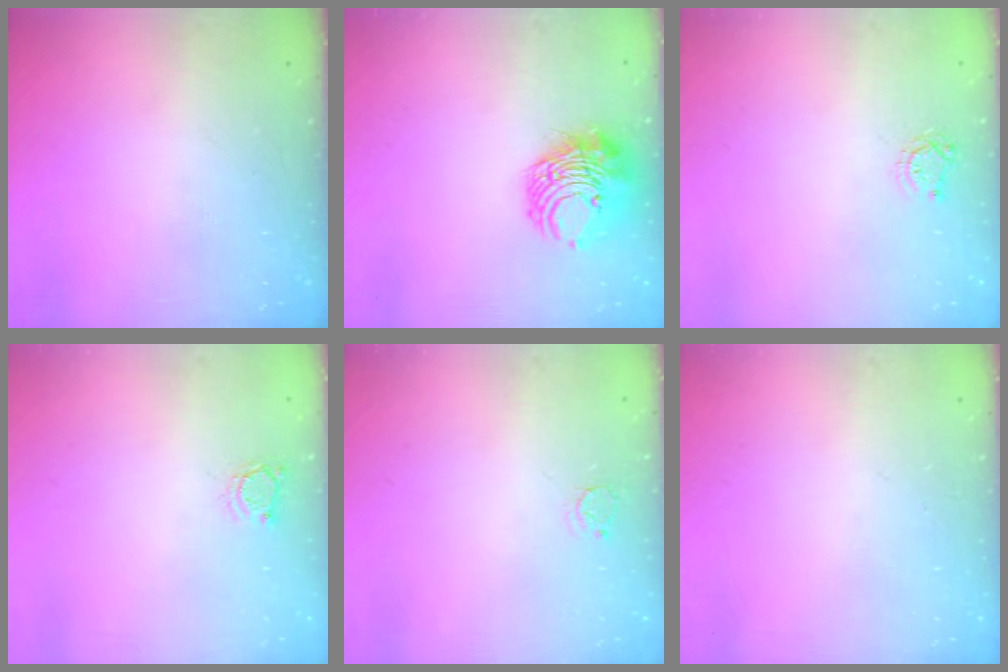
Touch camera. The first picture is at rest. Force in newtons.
{"total": 9.9, "press": 9.9, "slide": 1.0}
{"total": 4.2, "press": 4.2, "slide": 0.5}
{"total": 3.2, "press": 3.2, "slide": 0.3}
{"total": 3.1, "press": 3.1, "slide": 0.1}
{"total": 0.0}